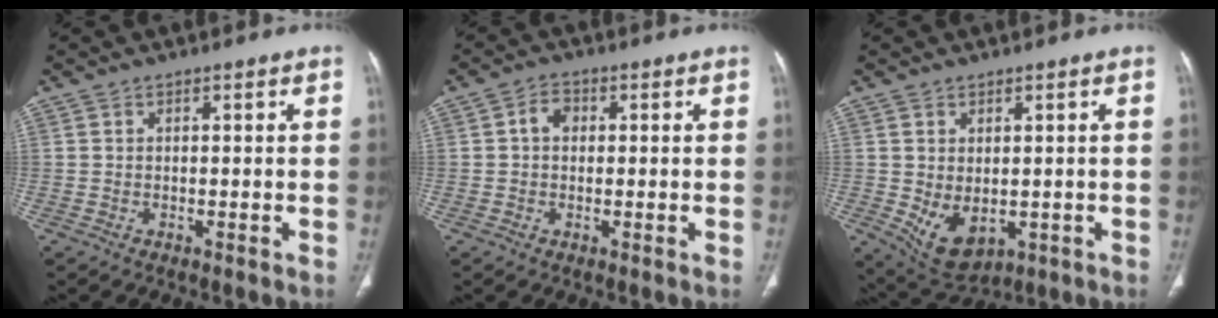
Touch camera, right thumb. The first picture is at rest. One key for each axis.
{"total": 3.2, "fx": 0.4, "fy": 2.4, "fz": 2.0, "tx": -0.026, "ty": 0.012, "tz": 0.004}
{"total": 7.4, "fx": -1.0, "fy": 4.7, "fz": 5.7, "tx": -0.086, "ty": -0.008, "tz": 0.009}